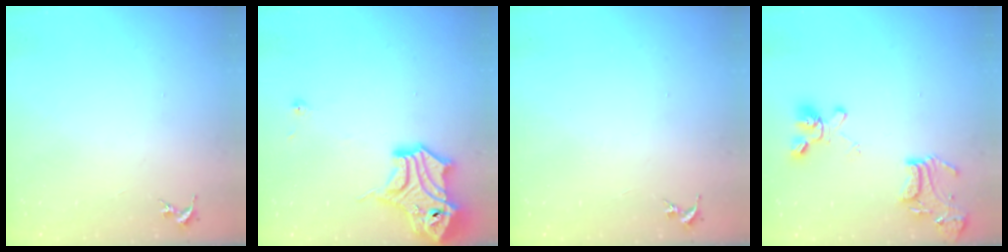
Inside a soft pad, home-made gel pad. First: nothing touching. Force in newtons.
{"total": 15.5, "press": 15.4, "slide": 1.8}
{"total": 0.0}
{"total": 15.8, "press": 15.7, "slide": 1.9}